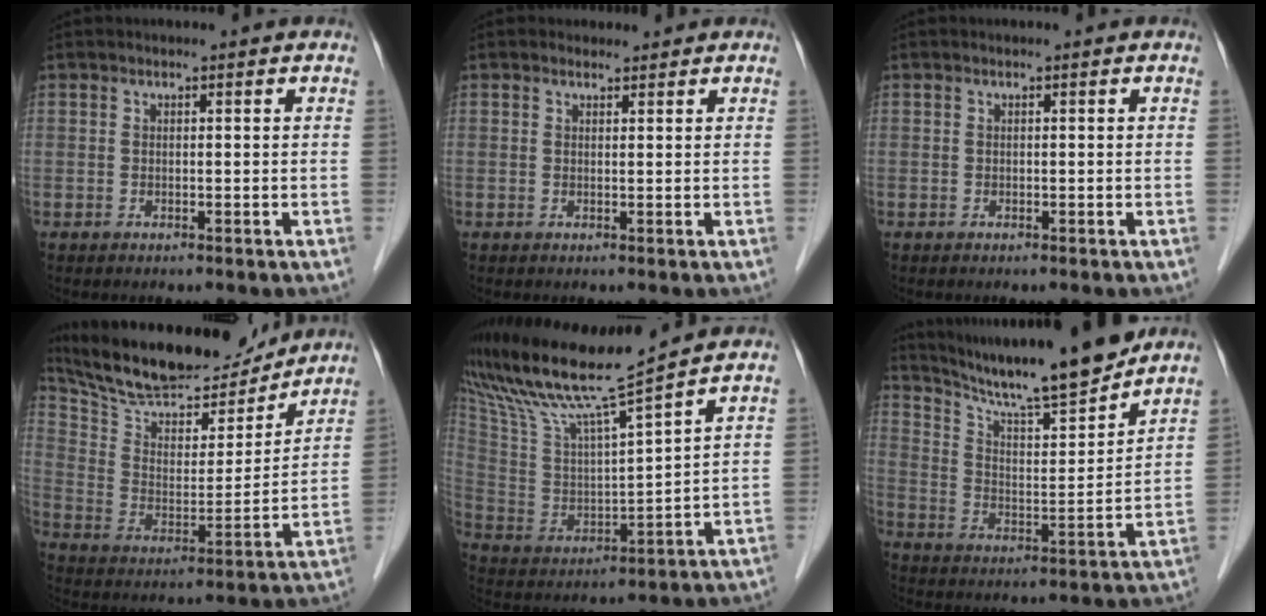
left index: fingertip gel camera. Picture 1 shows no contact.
{"total": 1.0, "force": [0.8, 0.6, 0.0], "torque": [-0.003, 0.003, 0.010]}
{"total": 0.0}
{"total": 20.8, "force": [18.7, 5.0, 7.6], "torque": [-0.130, 0.003, 0.302]}
{"total": 15.0, "force": [12.2, -1.3, 8.6], "torque": [-0.170, 0.007, 0.233]}
{"total": 16.4, "force": [14.6, 0.0, 7.5], "torque": [-0.129, -0.006, 0.242]}